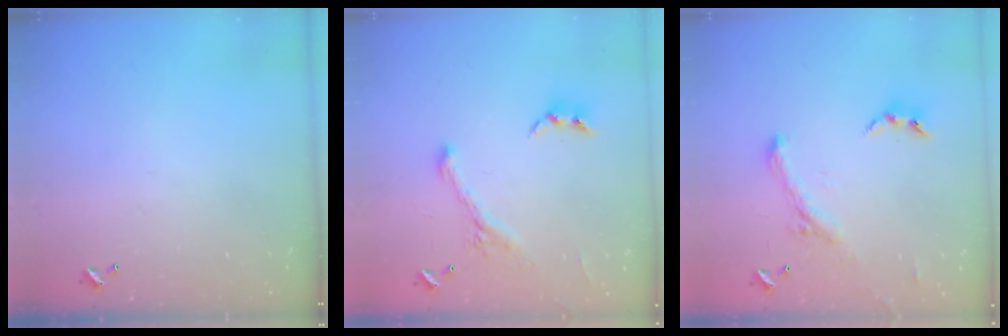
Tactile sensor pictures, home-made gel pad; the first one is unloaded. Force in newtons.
{"total": 1.1, "press": 0.6, "slide": 0.9}
{"total": 1.5, "press": 1.4, "slide": 0.3}